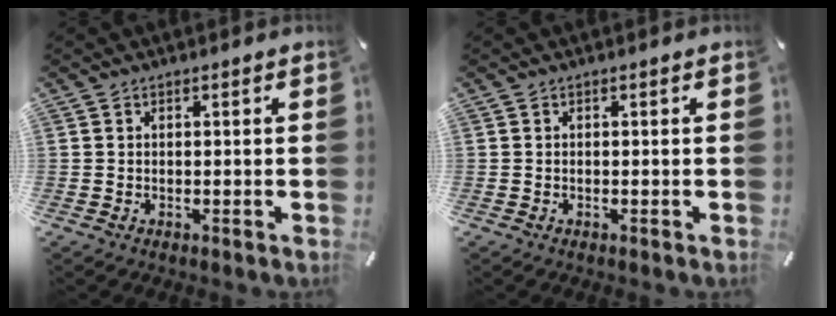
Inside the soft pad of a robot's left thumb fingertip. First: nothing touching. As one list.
[{"total": 0.0}]